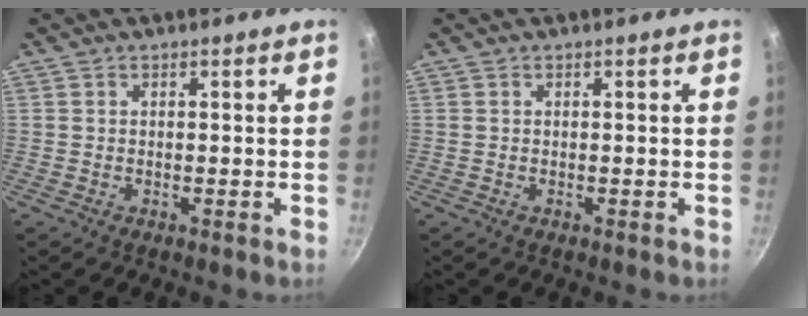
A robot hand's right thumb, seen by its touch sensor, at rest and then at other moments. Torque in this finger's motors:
{"motor_torque": [-0.01, 0.01, 0.00, 0.00, 0.00]}